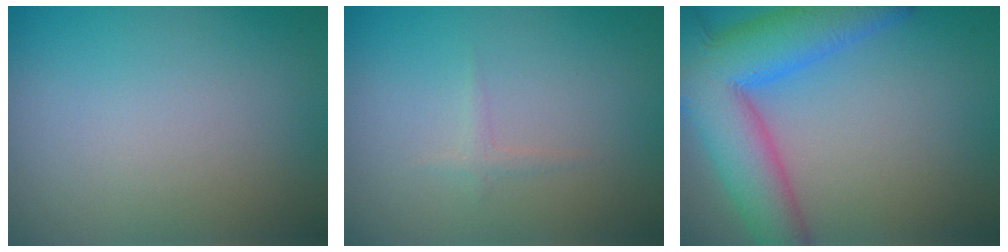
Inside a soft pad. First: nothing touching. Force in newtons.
{"total": 0.7, "press": 0.7, "slide": 0.0}
{"total": 11.3, "press": 11.3, "slide": 0.6}